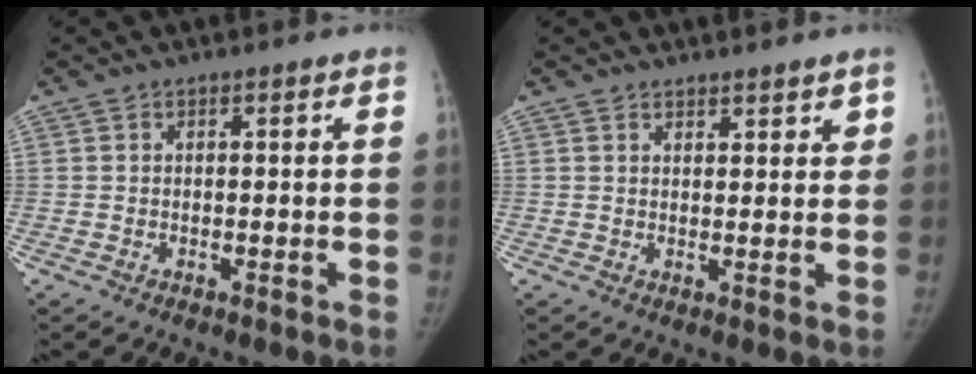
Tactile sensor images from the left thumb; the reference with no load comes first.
{"total": 3.1, "force": [2.7, 1.2, 1.1], "torque": [0.008, -0.014, 0.037]}